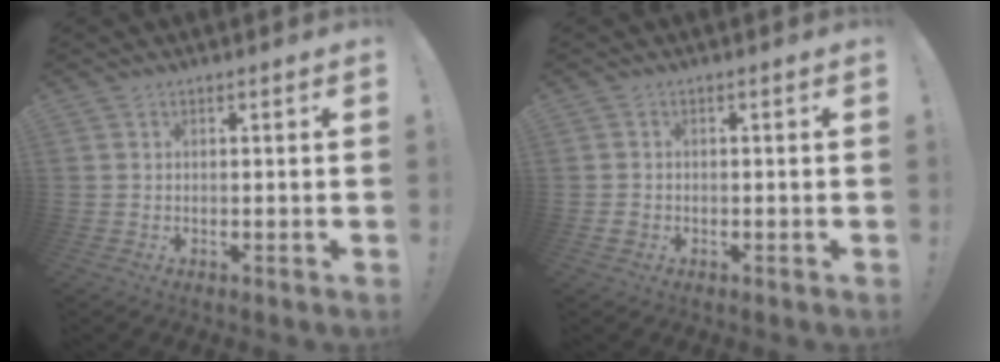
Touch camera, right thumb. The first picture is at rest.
{"total": 1.8, "force": [-0.7, 1.6, 0.7], "torque": [-0.009, 0.005, -0.012]}